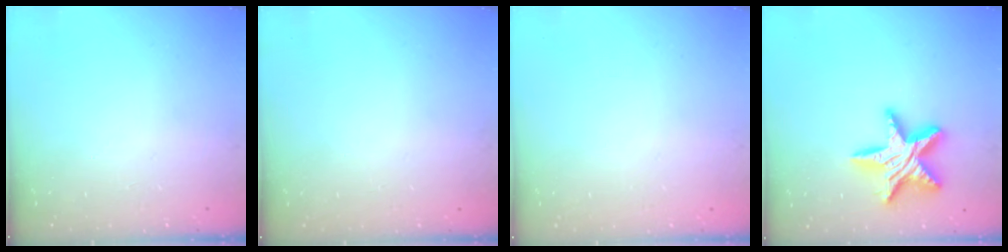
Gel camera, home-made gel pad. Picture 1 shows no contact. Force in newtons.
{"total": 0.0}
{"total": 0.0}
{"total": 16.9, "press": 16.9, "slide": 1.1}